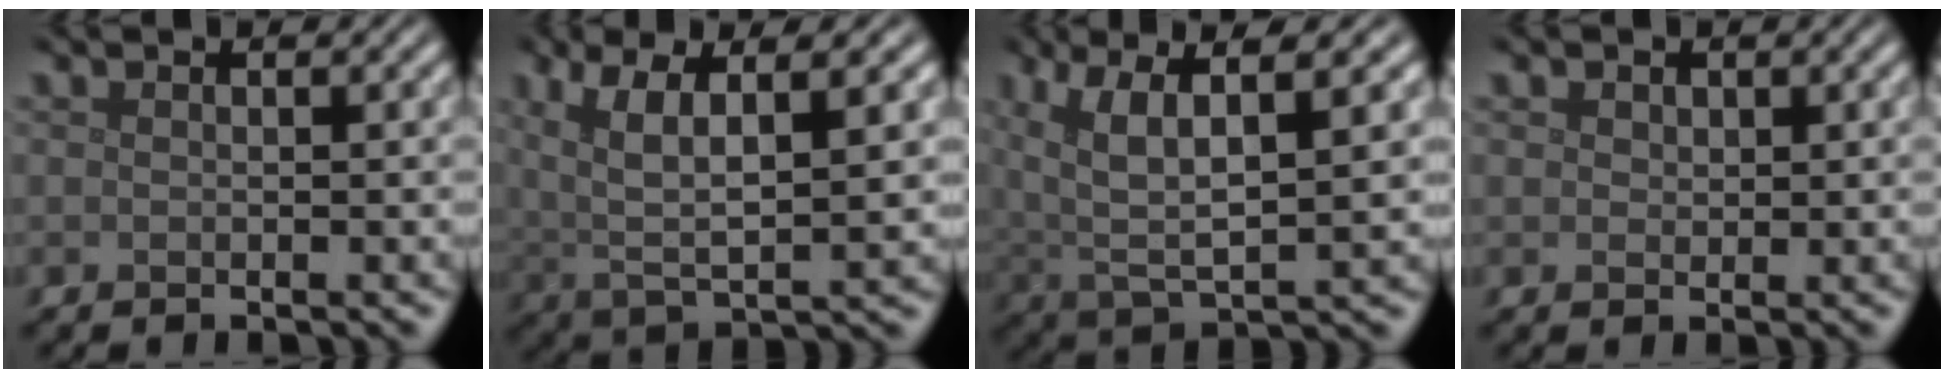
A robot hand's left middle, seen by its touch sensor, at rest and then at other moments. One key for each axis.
{"total": 6.9, "fx": 2.6, "fy": 2.2, "fz": 5.9, "tx": -0.125, "ty": 0.002, "tz": 0.051}
{"total": 8.0, "fx": 3.6, "fy": 2.7, "fz": 6.6, "tx": -0.143, "ty": 0.009, "tz": 0.068}
{"total": 1.0, "fx": 0.5, "fy": 0.8, "fz": 0.3, "tx": -0.005, "ty": -0.002, "tz": 0.008}